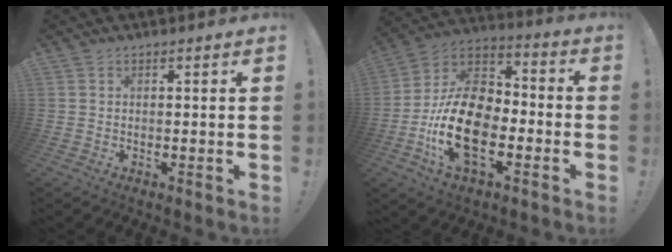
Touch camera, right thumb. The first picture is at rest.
{"total": 21.0, "force": [-6.4, 12.9, 15.2], "torque": [-0.300, 0.033, -0.103]}